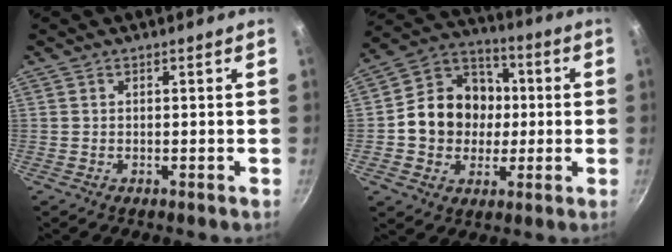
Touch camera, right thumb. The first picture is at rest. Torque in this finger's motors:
{"motor_torque": [0.13, 0.17, 0.59, -0.50, 0.12]}